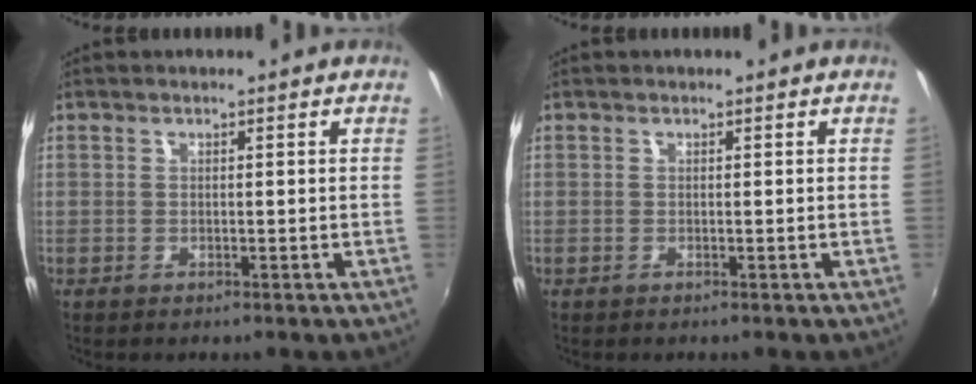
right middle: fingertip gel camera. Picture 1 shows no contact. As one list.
[{"total": 0.0}]